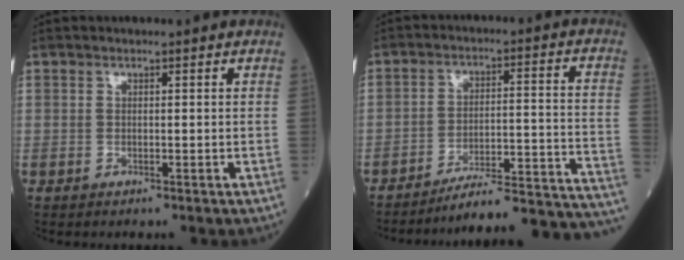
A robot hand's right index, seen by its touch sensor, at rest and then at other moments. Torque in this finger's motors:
{"motor_torque": [-0.97, -0.82, -0.28, -0.08]}